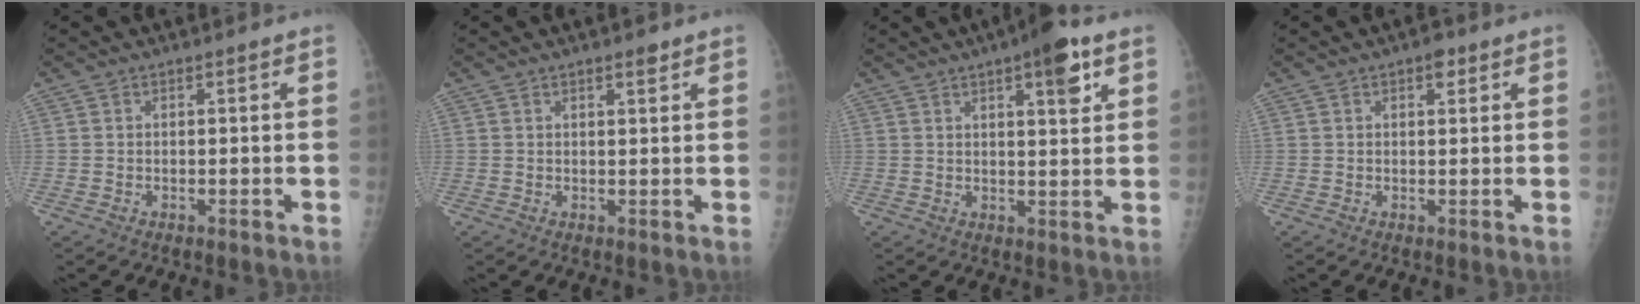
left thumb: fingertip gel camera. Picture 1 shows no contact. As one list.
[{"total": 1.9, "force": [1.3, 0.6, 1.2], "torque": [-0.012, -0.007, 0.018]}, {"total": 8.3, "force": [4.3, 2.2, 6.7], "torque": [-0.082, -0.016, 0.056]}, {"total": 2.4, "force": [1.3, 1.2, 1.6], "torque": [-0.014, -0.003, 0.015]}]